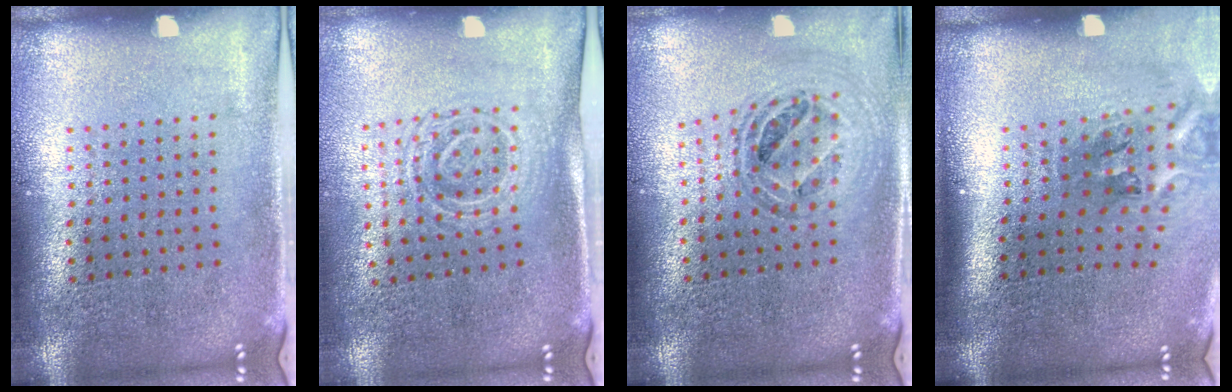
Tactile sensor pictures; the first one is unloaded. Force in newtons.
{"total": 1.6, "press": 1.3, "slide": 0.9}
{"total": 0.9, "press": 0.9, "slide": 0.0}
{"total": 2.3, "press": 1.3, "slide": 1.8}